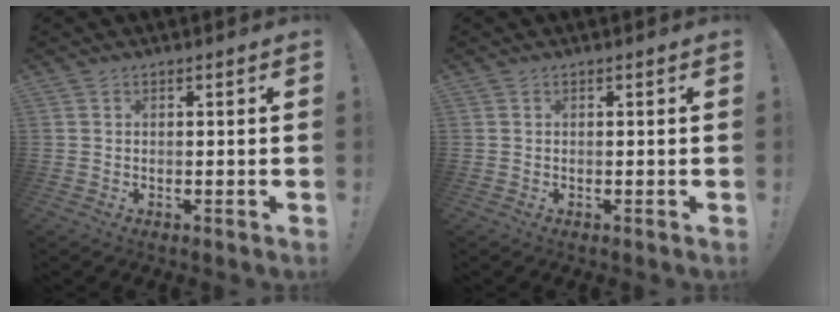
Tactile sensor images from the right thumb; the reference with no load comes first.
{"total": 0.0}